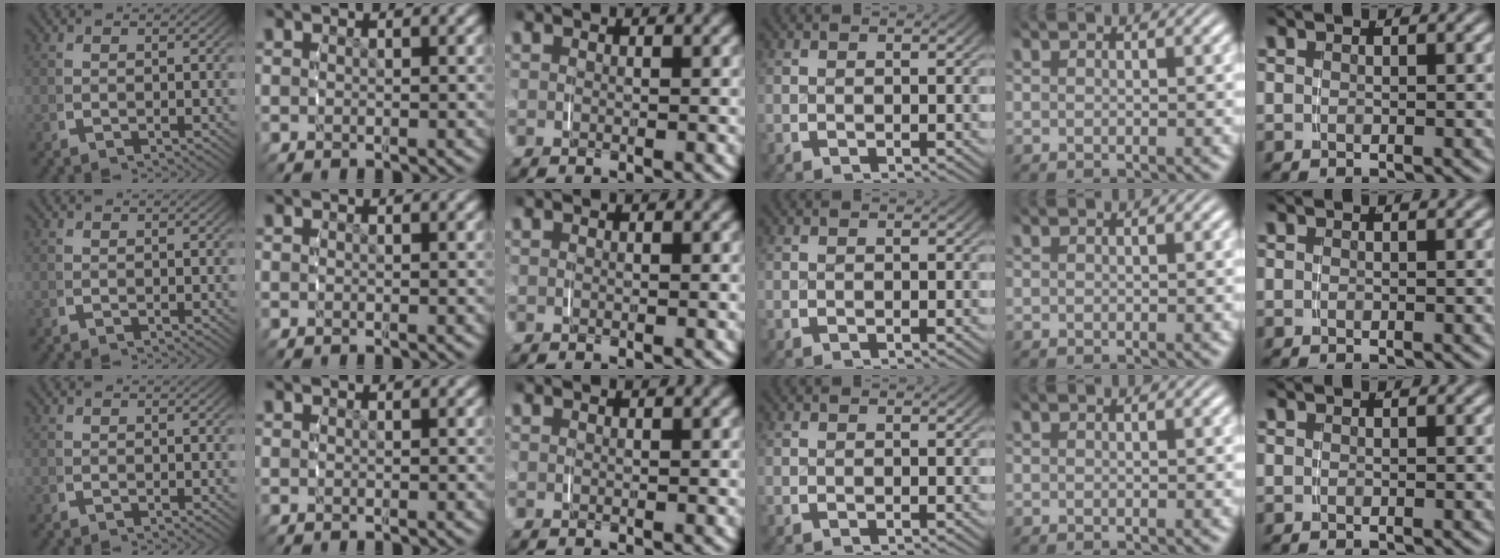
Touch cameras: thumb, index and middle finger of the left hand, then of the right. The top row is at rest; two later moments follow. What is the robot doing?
{"motion": "grasp_and_lifting", "object": "measuring cup"}